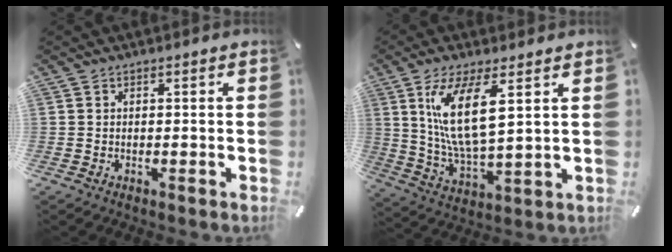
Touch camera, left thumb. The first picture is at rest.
{"total": 13.5, "force": [5.3, 4.8, 11.4], "torque": [-0.238, -0.015, 0.090]}